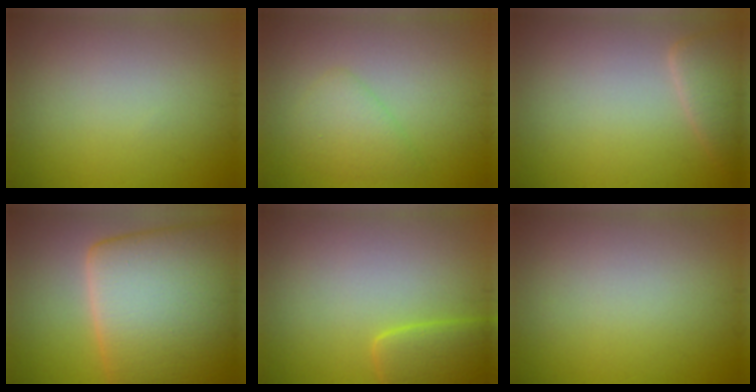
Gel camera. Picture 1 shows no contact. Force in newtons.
{"total": 2.5, "press": 2.4, "slide": 0.2}
{"total": 2.6, "press": 2.6, "slide": 0.3}
{"total": 16.8, "press": 16.8, "slide": 1.2}
{"total": 3.4, "press": 3.4, "slide": 0.4}
{"total": 0.0}